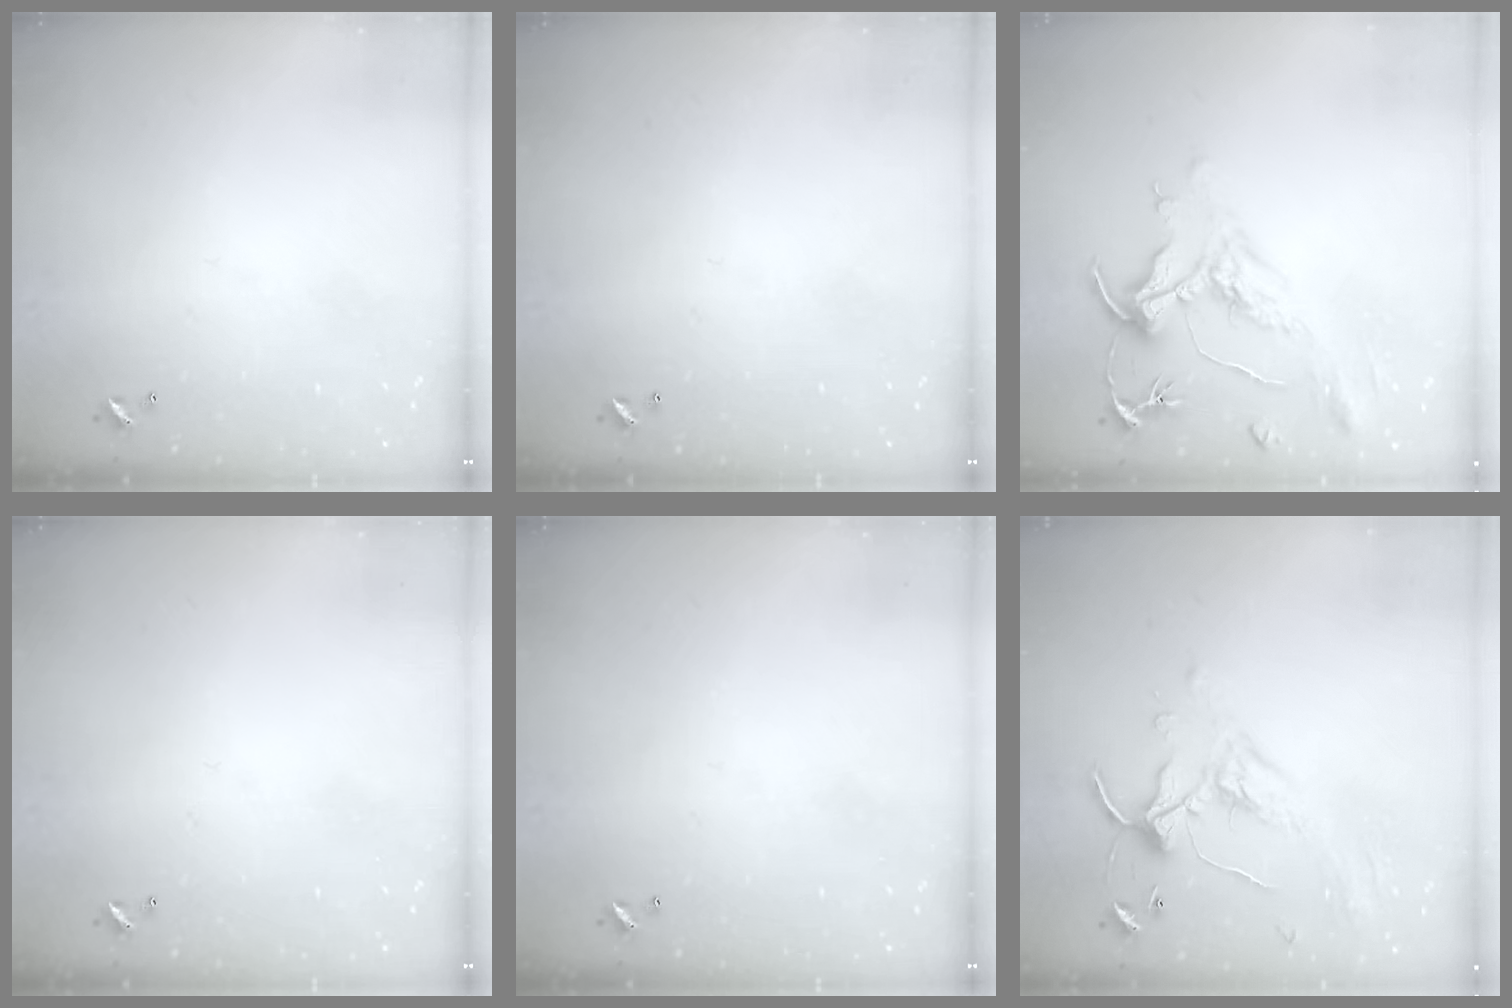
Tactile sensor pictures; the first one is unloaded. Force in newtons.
{"total": 0.0}
{"total": 2.2, "press": 1.7, "slide": 1.3}
{"total": 0.0}
{"total": 0.0}
{"total": 1.2, "press": 0.6, "slide": 1.1}